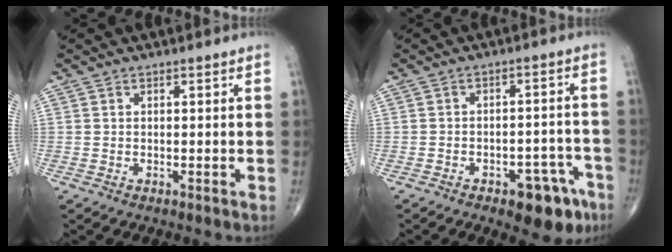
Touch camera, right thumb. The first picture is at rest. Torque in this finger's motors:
{"motor_torque": [1.36, 0.80, -0.05, -0.21, 0.19]}